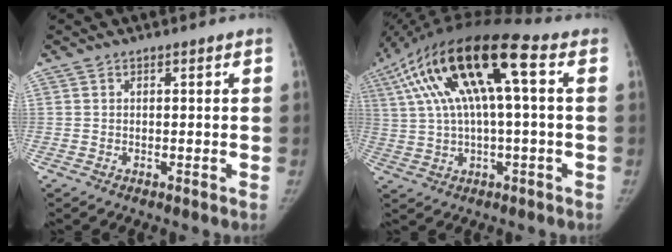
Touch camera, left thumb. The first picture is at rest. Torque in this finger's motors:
{"motor_torque": [2.58, 2.43, 2.58, -0.19, 0.84]}